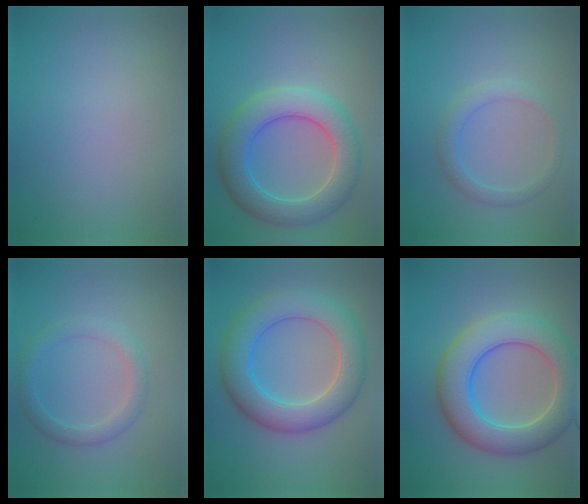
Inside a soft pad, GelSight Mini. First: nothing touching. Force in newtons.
{"total": 6.2, "press": 6.2, "slide": 0.4}
{"total": 2.0, "press": 2.0, "slide": 0.1}
{"total": 2.4, "press": 2.3, "slide": 0.1}
{"total": 7.1, "press": 7.1, "slide": 0.2}
{"total": 7.9, "press": 7.9, "slide": 0.3}